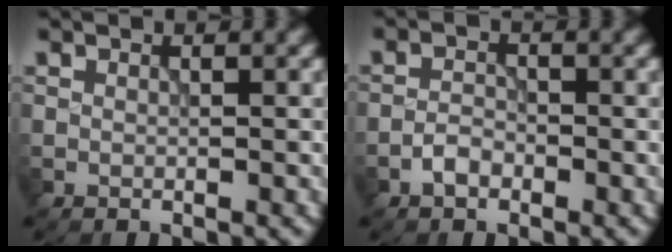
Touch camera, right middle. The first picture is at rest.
{"total": 1.6, "force": [-1.0, 0.9, 0.9], "torque": [-0.016, 0.004, -0.022]}